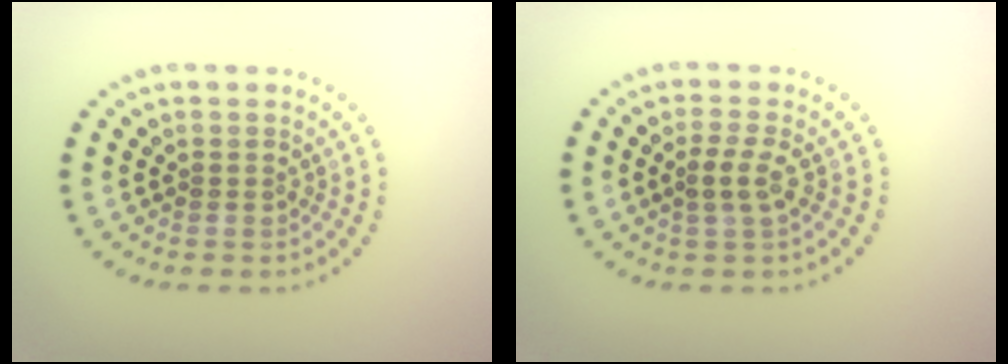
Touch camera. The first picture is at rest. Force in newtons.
{"total": 2.1, "press": 1.9, "slide": 0.8}